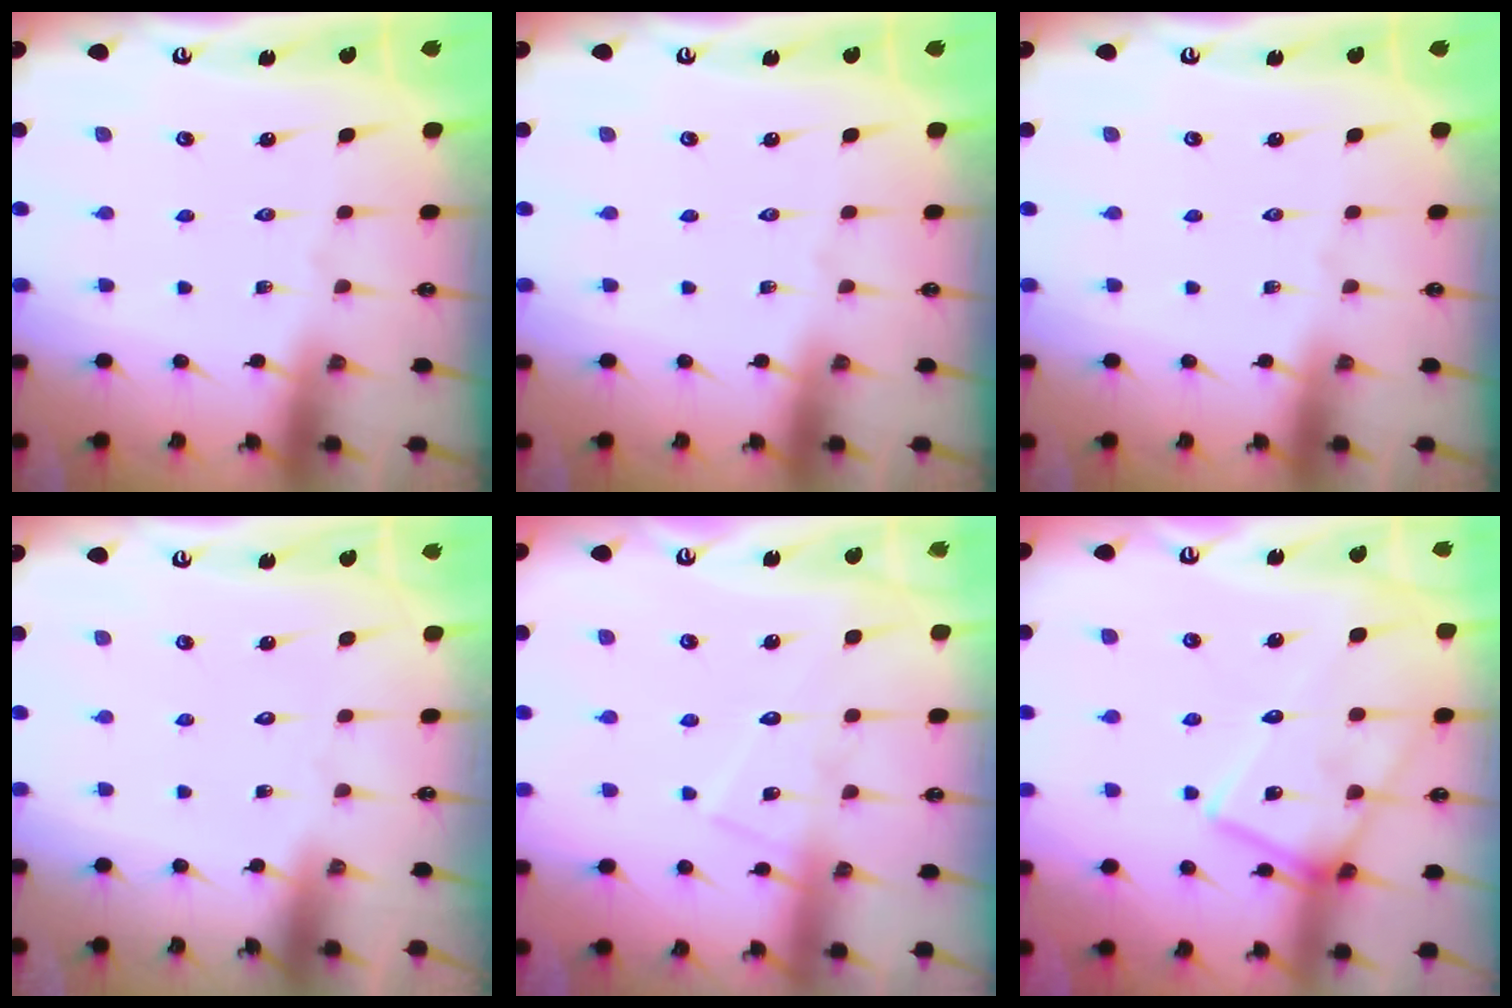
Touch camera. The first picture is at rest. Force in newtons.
{"total": 0.0}
{"total": 0.0}
{"total": 1.8, "press": 1.8, "slide": 0.1}
{"total": 9.8, "press": 9.8, "slide": 0.8}
{"total": 15.1, "press": 15.0, "slide": 1.2}